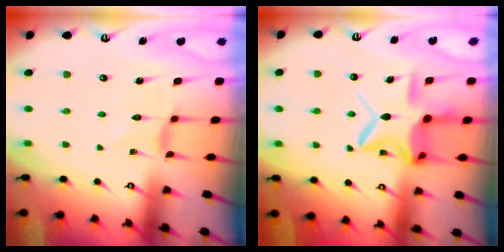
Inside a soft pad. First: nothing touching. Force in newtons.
{"total": 13.5, "press": 13.5, "slide": 1.2}